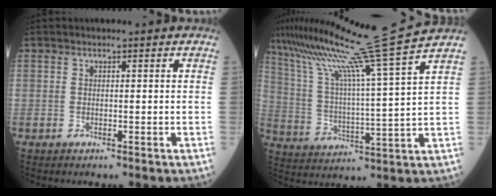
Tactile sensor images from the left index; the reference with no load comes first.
{"total": 19.4, "force": [15.9, -4.1, 10.4], "torque": [-0.182, -0.037, 0.254]}